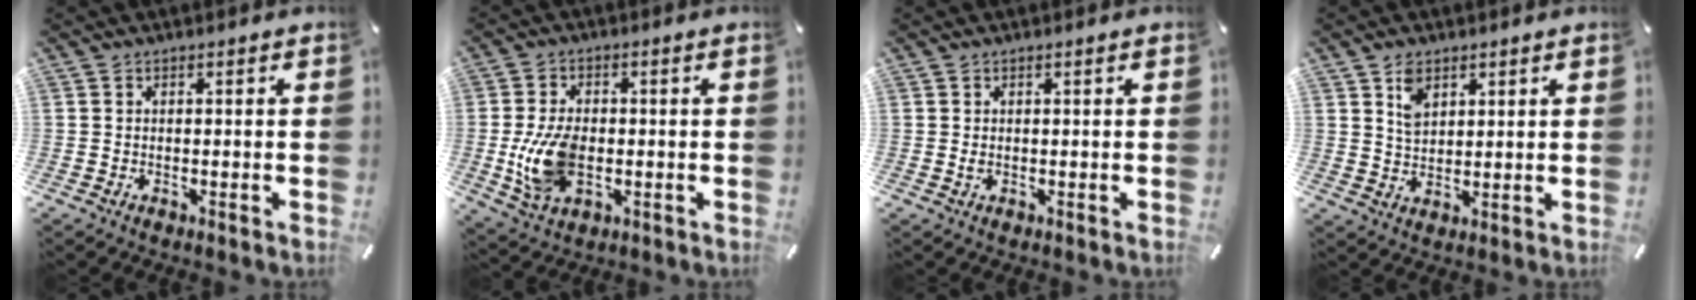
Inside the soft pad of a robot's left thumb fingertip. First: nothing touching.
{"total": 11.0, "force": [-1.3, 7.0, 8.5], "torque": [-0.175, -0.004, -0.019]}
{"total": 0.9, "force": [0.2, 0.2, 0.8], "torque": [-0.016, -0.001, 0.002]}
{"total": 5.1, "force": [2.9, 3.5, 2.4], "torque": [-0.040, -0.003, 0.052]}